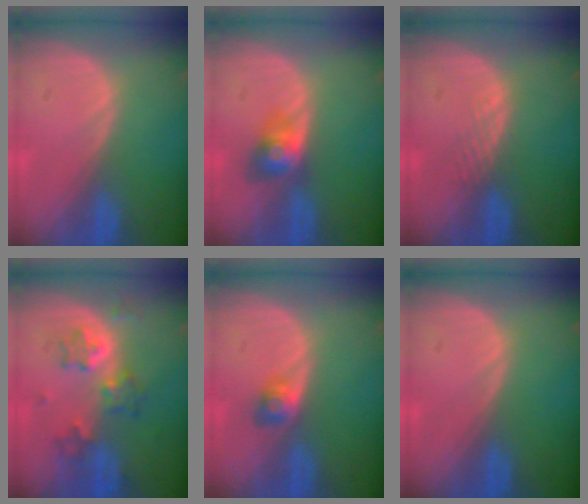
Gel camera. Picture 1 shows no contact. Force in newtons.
{"total": 3.7, "press": 3.7, "slide": 0.2}
{"total": 1.6, "press": 1.6, "slide": 0.1}
{"total": 5.8, "press": 5.7, "slide": 1.2}
{"total": 2.5, "press": 2.3, "slide": 0.9}
{"total": 0.0}